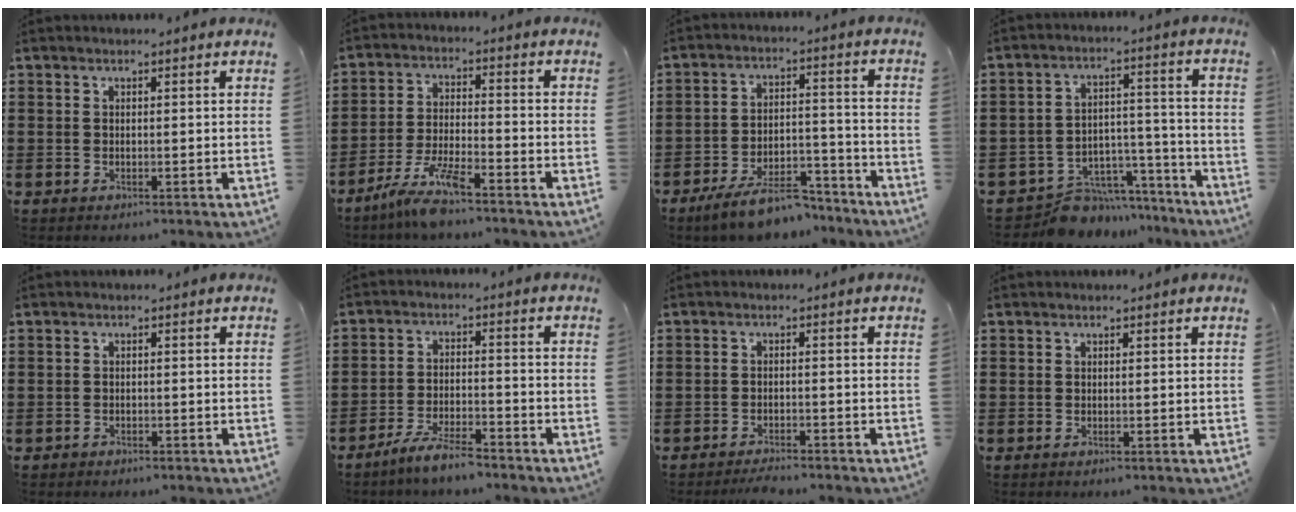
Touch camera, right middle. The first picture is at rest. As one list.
[{"total": 7.0, "force": [-5.5, 0.7, 4.3], "torque": [-0.095, -0.011, -0.105]}, {"total": 9.7, "force": [-8.0, 2.8, 4.7], "torque": [-0.077, 0.026, -0.148]}, {"total": 8.0, "force": [-7.2, 3.2, 1.2], "torque": [-0.017, 0.035, -0.136]}, {"total": 1.2, "force": [-1.1, 0.5, 0.1], "torque": [-0.003, 0.002, -0.025]}, {"total": 5.7, "force": [-5.2, 0.6, 2.4], "torque": [-0.059, -0.004, -0.102]}, {"total": 2.7, "force": [-2.7, 0.4, 0.2], "torque": [-0.008, 0.000, -0.056]}, {"total": 0.0}]